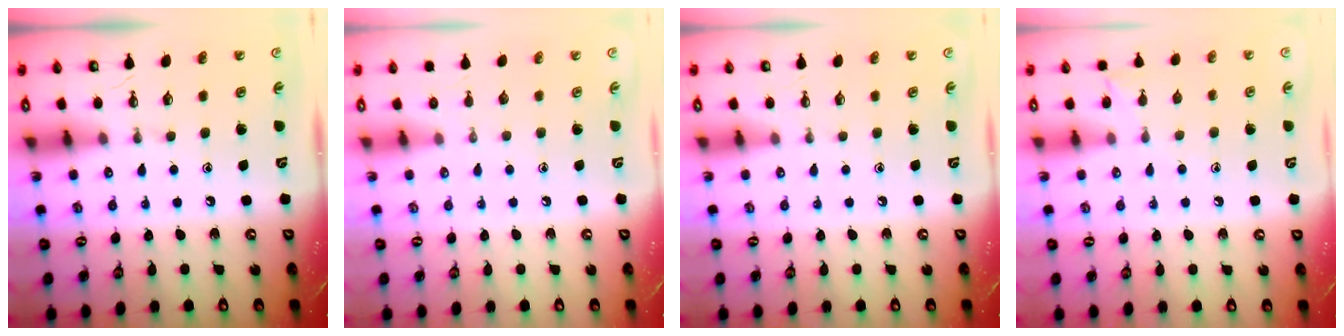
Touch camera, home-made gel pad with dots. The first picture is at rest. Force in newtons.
{"total": 0.0}
{"total": 0.0}
{"total": 5.0, "press": 4.9, "slide": 0.5}